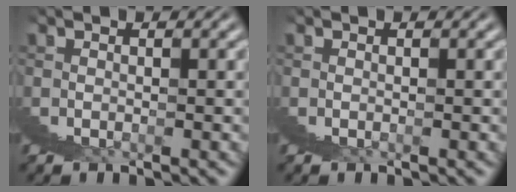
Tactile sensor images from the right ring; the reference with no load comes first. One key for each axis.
{"total": 0.0}